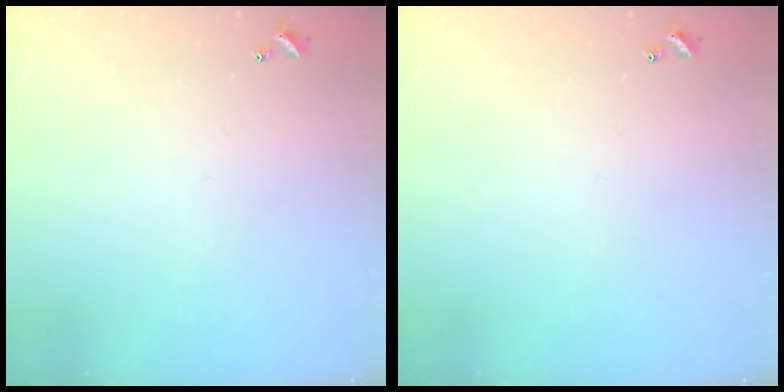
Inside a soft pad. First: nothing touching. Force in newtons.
{"total": 0.0}